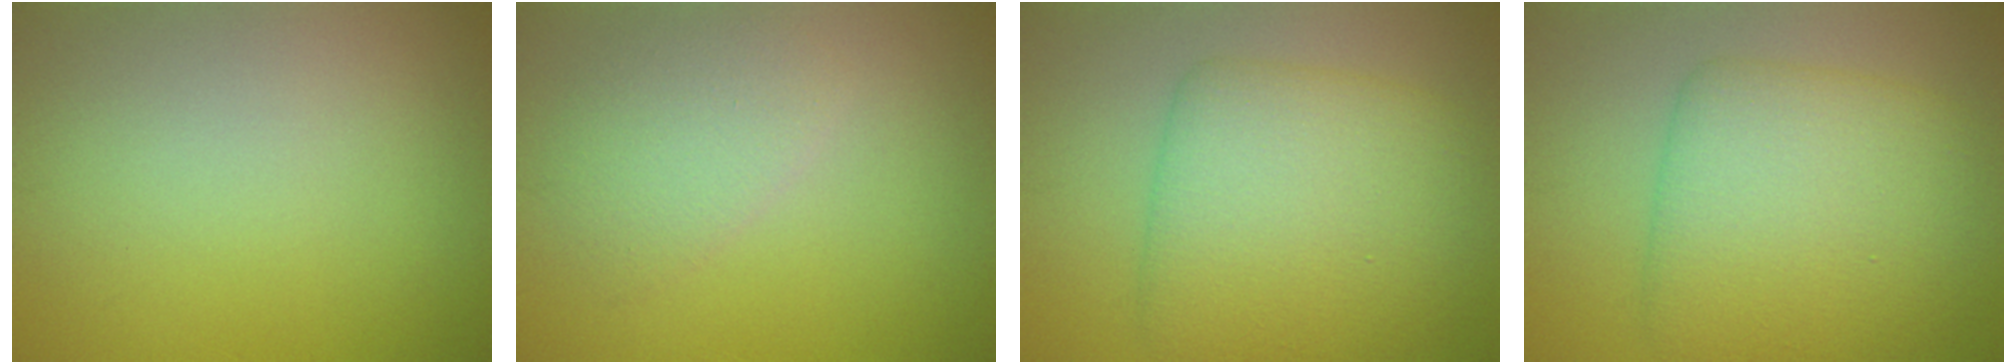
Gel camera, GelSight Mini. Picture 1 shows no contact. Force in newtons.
{"total": 2.6, "press": 2.6, "slide": 0.2}
{"total": 8.2, "press": 8.2, "slide": 0.1}
{"total": 8.2, "press": 8.2, "slide": 0.1}